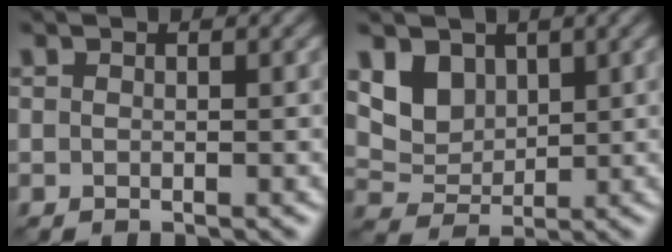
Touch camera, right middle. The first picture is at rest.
{"total": 4.0, "force": [2.0, 2.9, 1.9], "torque": [-0.049, -0.016, 0.045]}